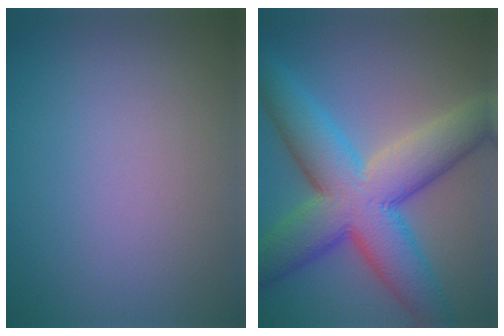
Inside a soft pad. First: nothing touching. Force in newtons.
{"total": 11.8, "press": 11.8, "slide": 0.3}